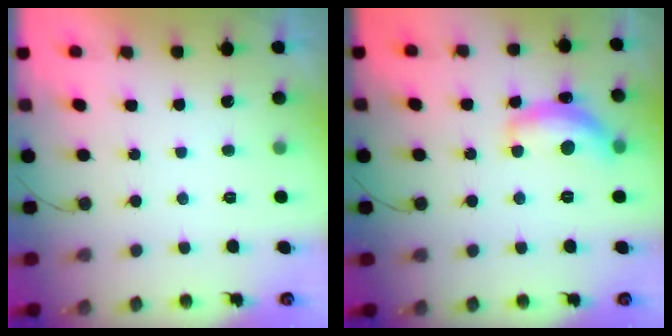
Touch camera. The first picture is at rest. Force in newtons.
{"total": 13.4, "press": 13.3, "slide": 0.5}